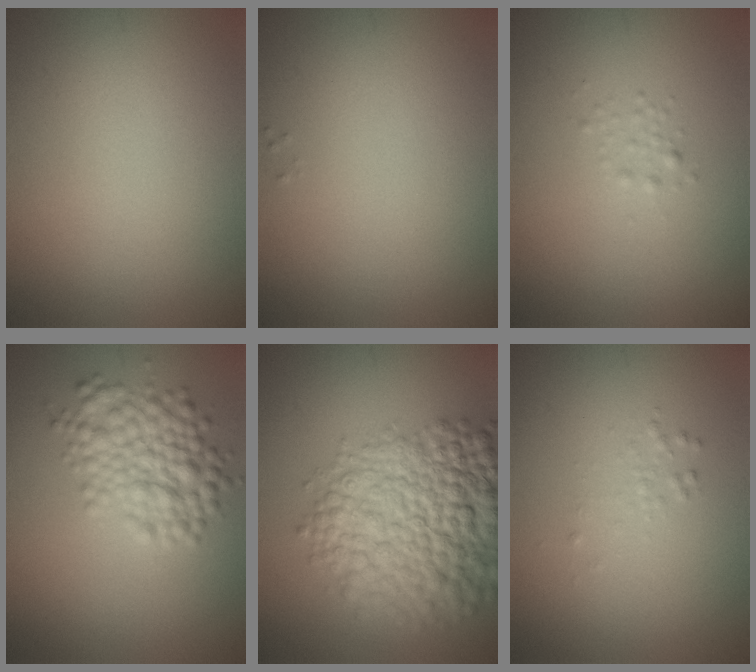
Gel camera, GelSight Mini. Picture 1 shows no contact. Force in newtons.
{"total": 0.0}
{"total": 0.8, "press": 0.8, "slide": 0.0}
{"total": 5.0, "press": 5.0, "slide": 0.1}
{"total": 10.3, "press": 10.3, "slide": 0.4}
{"total": 0.9, "press": 0.9, "slide": 0.0}